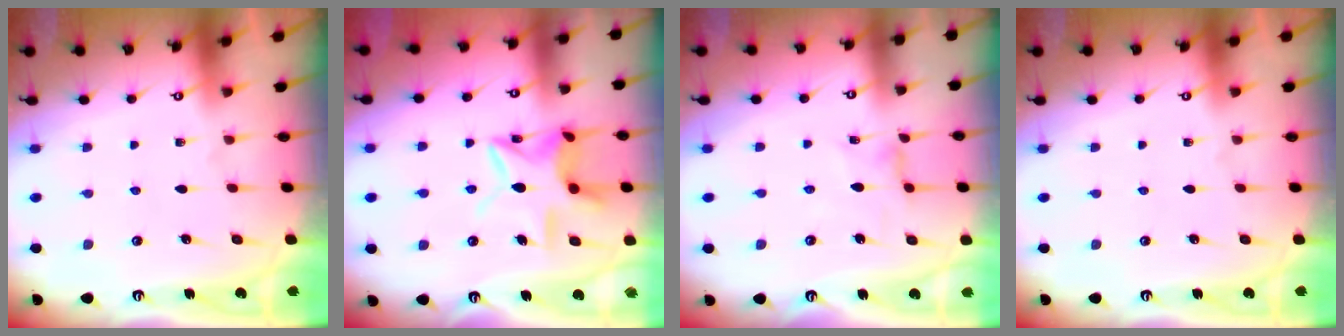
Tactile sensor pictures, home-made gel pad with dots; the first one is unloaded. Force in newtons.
{"total": 12.1, "press": 12.0, "slide": 1.0}
{"total": 2.5, "press": 2.4, "slide": 0.5}
{"total": 0.0}